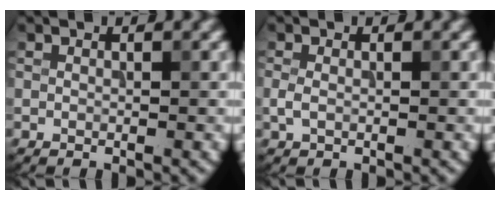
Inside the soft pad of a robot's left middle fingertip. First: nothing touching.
{"total": 1.1, "force": [-0.1, 0.7, 0.8], "torque": [-0.021, -0.001, -0.005]}